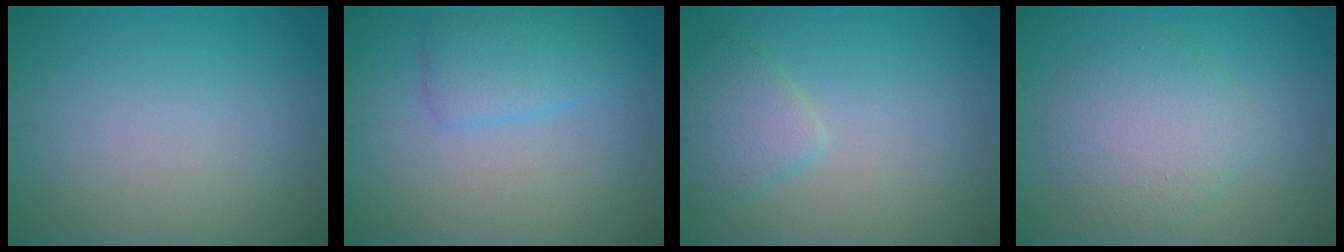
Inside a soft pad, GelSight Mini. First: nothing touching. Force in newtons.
{"total": 3.0, "press": 3.0, "slide": 0.2}
{"total": 2.7, "press": 2.7, "slide": 0.3}
{"total": 4.1, "press": 4.1, "slide": 0.2}